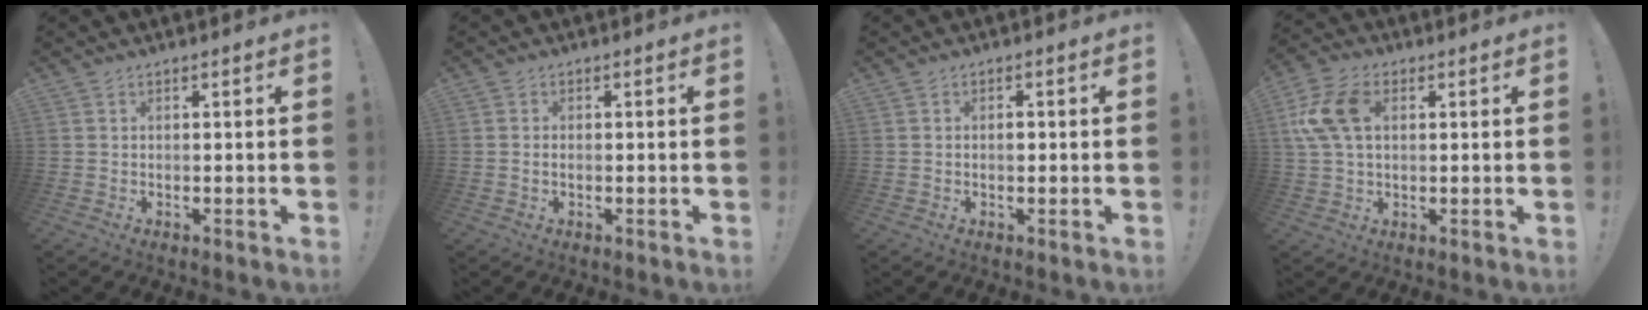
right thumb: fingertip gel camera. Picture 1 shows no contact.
{"total": 0.8, "force": [-0.3, 0.4, 0.7], "torque": [-0.013, 0.000, -0.006]}
{"total": 1.1, "force": [-0.2, 0.6, 0.9], "torque": [-0.011, 0.001, -0.005]}
{"total": 13.1, "force": [2.7, 8.2, 9.8], "torque": [-0.199, 0.005, 0.054]}